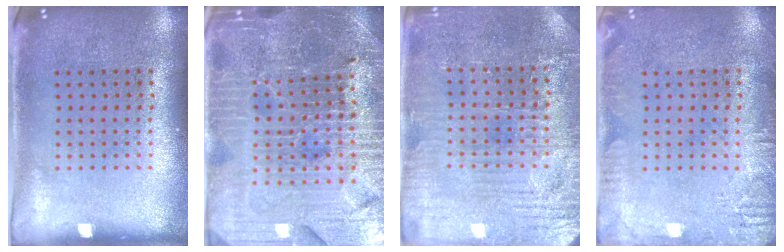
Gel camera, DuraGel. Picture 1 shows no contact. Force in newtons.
{"total": 4.9, "press": 4.7, "slide": 1.5}
{"total": 3.6, "press": 3.5, "slide": 0.6}
{"total": 2.3, "press": 2.3, "slide": 0.2}